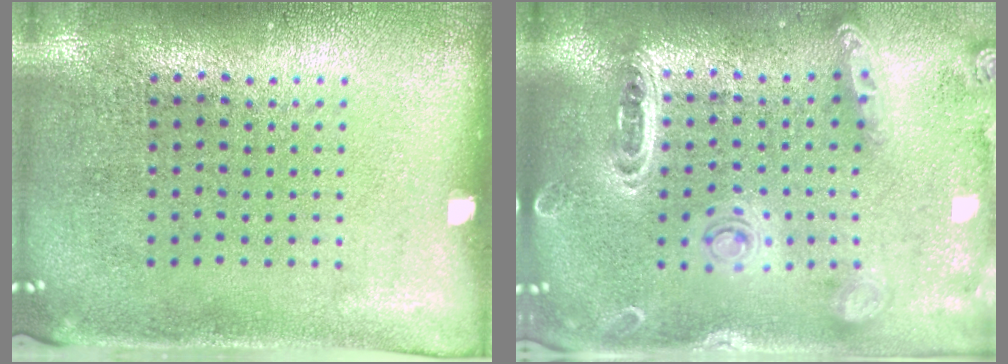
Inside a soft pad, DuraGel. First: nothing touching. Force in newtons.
{"total": 1.4, "press": 1.4, "slide": 0.0}